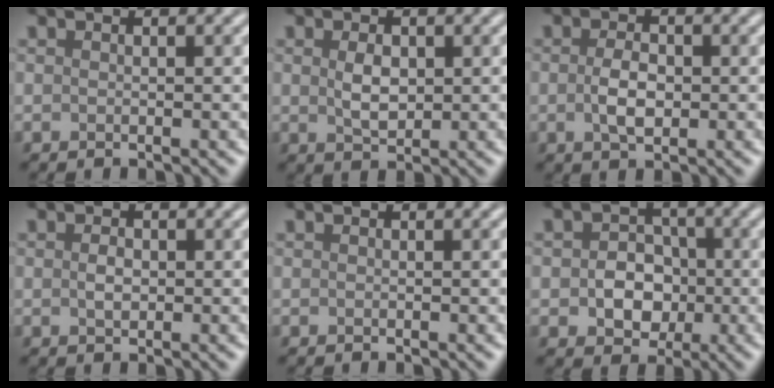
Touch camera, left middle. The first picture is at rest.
{"total": 2.4, "force": [0.4, 1.5, 1.8], "torque": [-0.039, -0.002, 0.010]}
{"total": 2.7, "force": [-0.2, 1.6, 2.2], "torque": [-0.046, -0.001, -0.005]}
{"total": 1.3, "force": [0.0, 0.9, 1.0], "torque": [-0.021, -0.001, 0.000]}
{"total": 0.0}
{"total": 4.5, "force": [-0.7, 3.6, 2.7], "torque": [-0.025, -0.004, -0.019]}